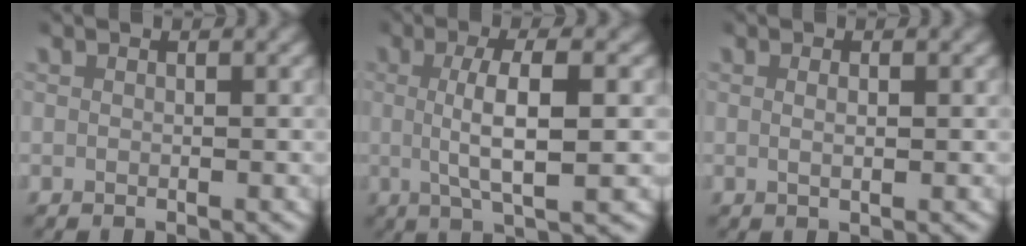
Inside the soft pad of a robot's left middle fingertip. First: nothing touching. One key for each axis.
{"total": 5.3, "fx": -0.1, "fy": 1.0, "fz": 5.2, "tx": -0.094, "ty": -0.007, "tz": -0.001}
{"total": 0.9, "fx": 0.2, "fy": 0.1, "fz": 0.9, "tx": -0.019, "ty": -0.005, "tz": 0.006}